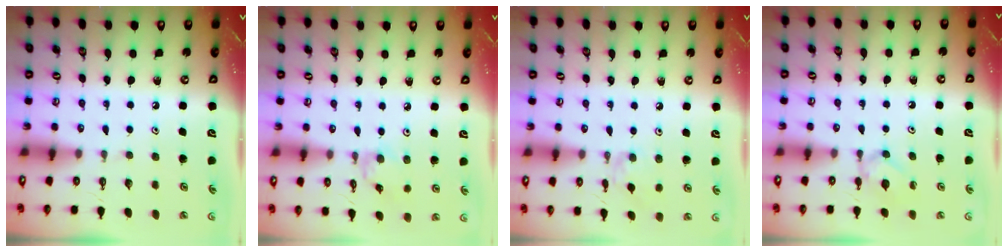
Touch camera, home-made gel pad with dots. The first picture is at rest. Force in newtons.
{"total": 1.3, "press": 1.2, "slide": 0.3}
{"total": 2.4, "press": 2.3, "slide": 0.5}
{"total": 4.6, "press": 4.5, "slide": 0.6}